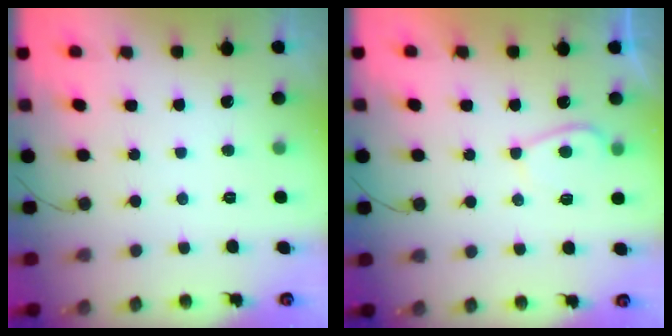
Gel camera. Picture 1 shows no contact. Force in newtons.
{"total": 3.5, "press": 3.4, "slide": 0.8}